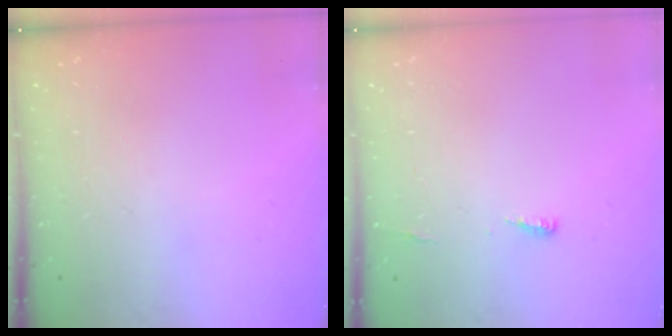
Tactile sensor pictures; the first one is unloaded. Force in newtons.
{"total": 3.7, "press": 3.5, "slide": 1.2}